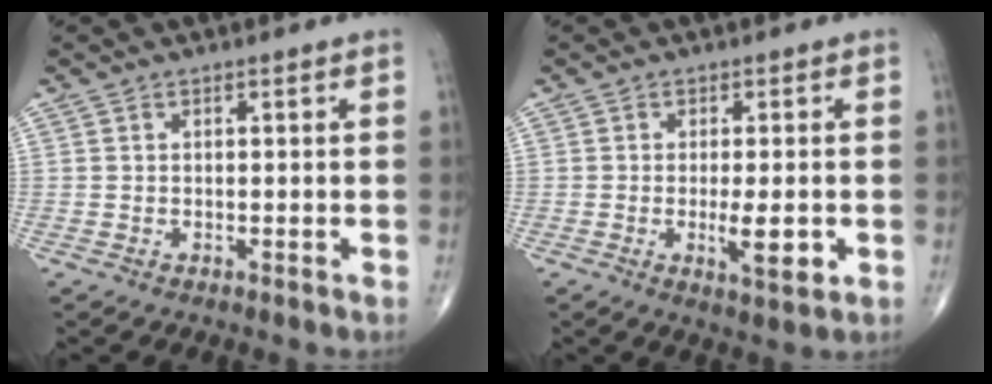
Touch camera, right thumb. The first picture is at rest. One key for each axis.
{"total": 5.7, "fx": -1.1, "fy": 1.7, "fz": 5.4, "tx": -0.084, "ty": -0.011, "tz": -0.015}